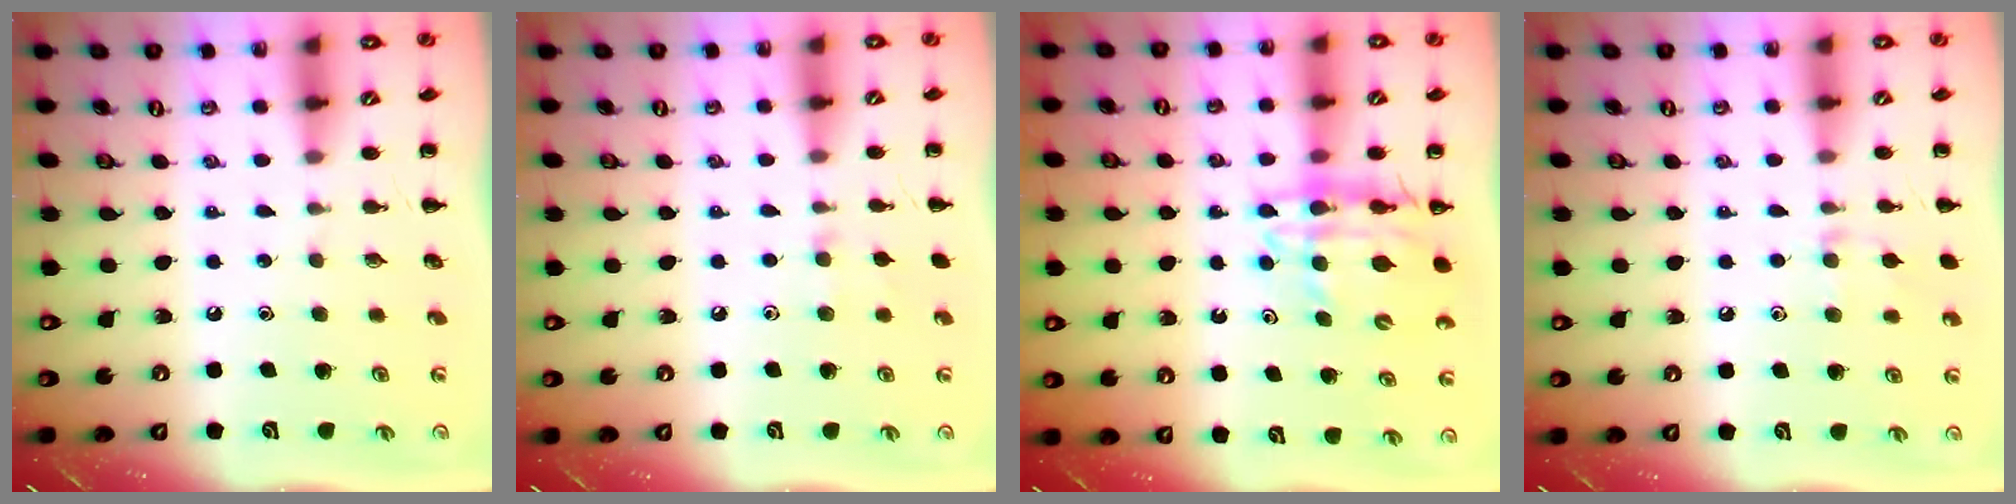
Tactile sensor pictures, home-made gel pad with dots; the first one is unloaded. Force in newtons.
{"total": 5.1, "press": 4.9, "slide": 1.6}
{"total": 13.4, "press": 12.9, "slide": 3.5}
{"total": 6.5, "press": 6.1, "slide": 2.3}